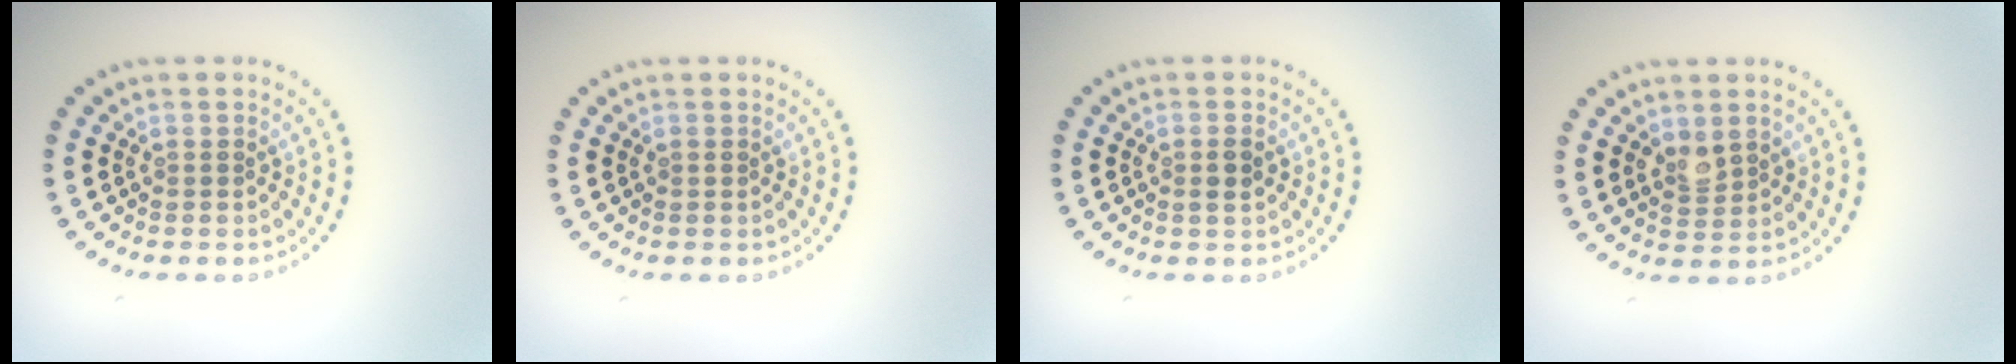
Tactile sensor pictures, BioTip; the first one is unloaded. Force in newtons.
{"total": 0.0}
{"total": 1.1, "press": 1.1, "slide": 0.3}
{"total": 1.7, "press": 1.6, "slide": 0.5}